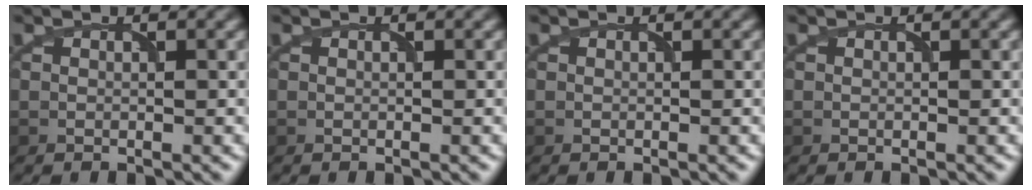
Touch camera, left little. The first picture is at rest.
{"total": 0.0}
{"total": 0.0}
{"total": 0.0}